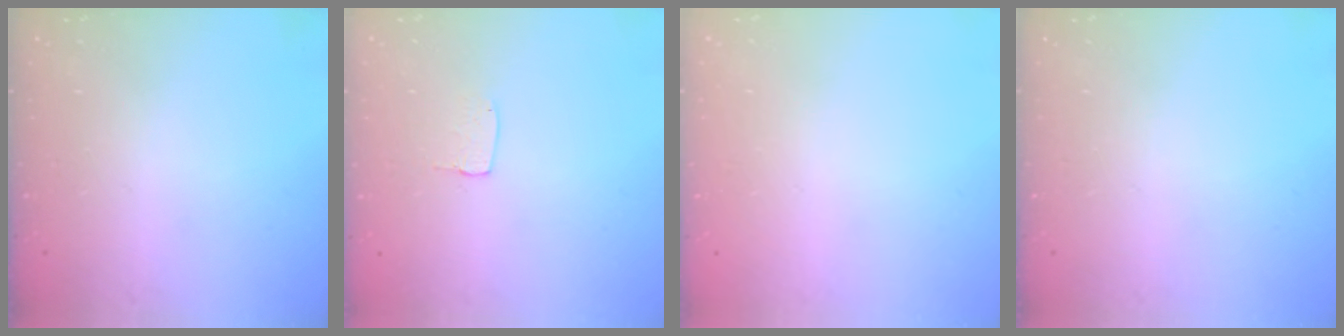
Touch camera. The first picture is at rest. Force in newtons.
{"total": 3.3, "press": 3.3, "slide": 0.1}
{"total": 0.0}
{"total": 0.0}